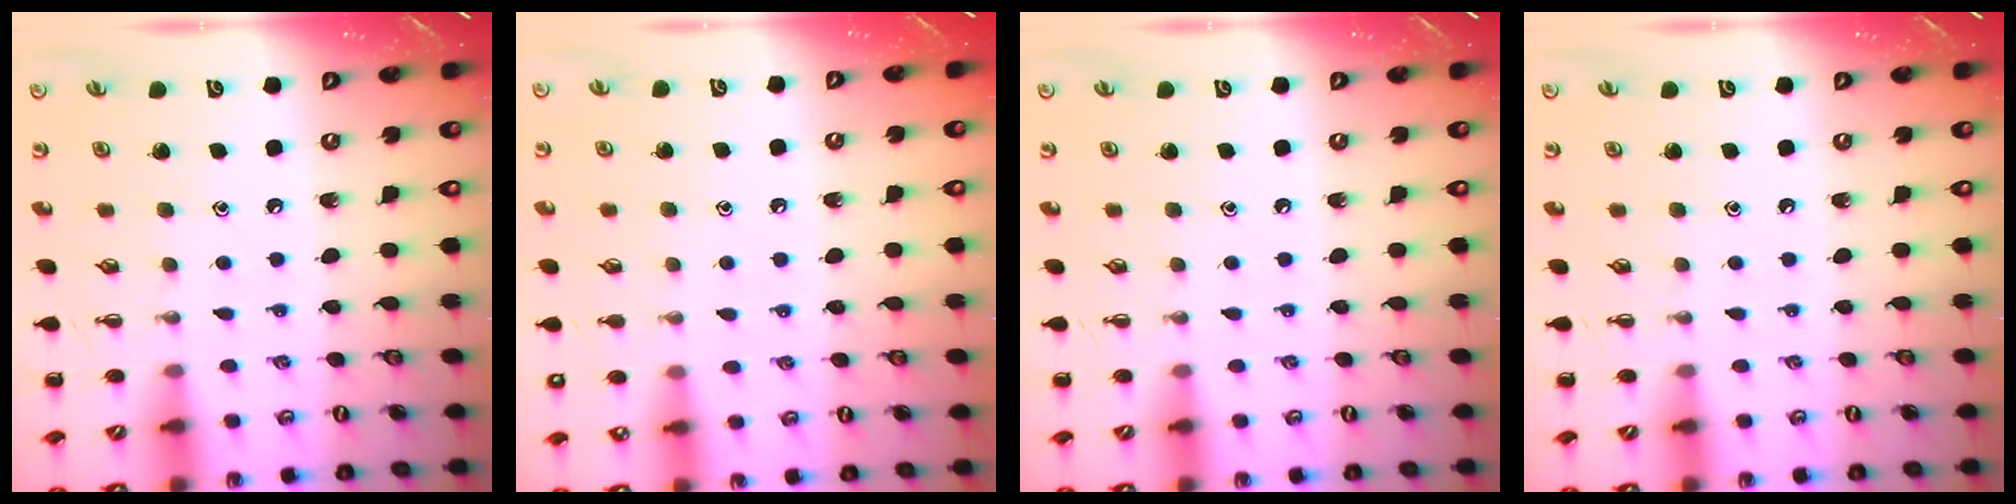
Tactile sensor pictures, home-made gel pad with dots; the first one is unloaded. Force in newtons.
{"total": 7.0, "press": 6.8, "slide": 1.8}
{"total": 0.0}
{"total": 0.0}